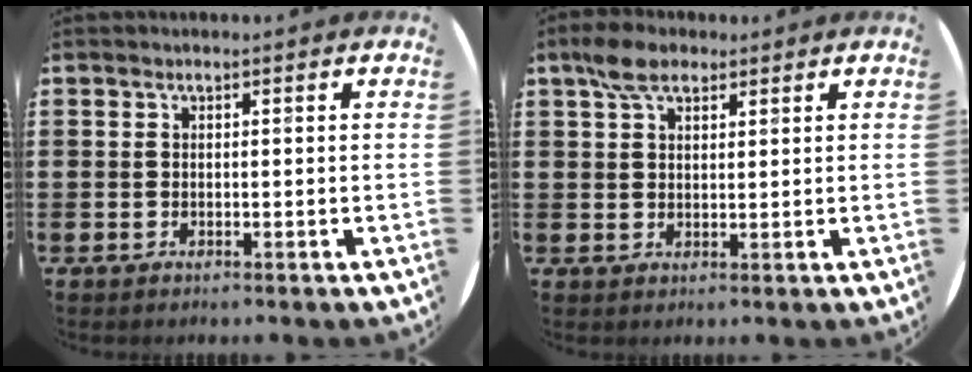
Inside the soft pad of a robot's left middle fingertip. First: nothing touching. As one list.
[{"total": 4.6, "force": [3.3, 2.3, 2.2], "torque": [-0.042, 0.008, 0.060]}]